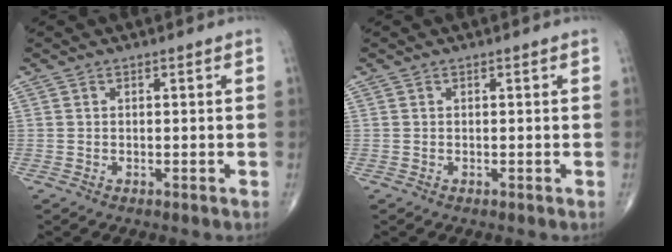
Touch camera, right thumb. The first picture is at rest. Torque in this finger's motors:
{"motor_torque": [0.00, 0.00, 0.00, 0.00, 0.00]}